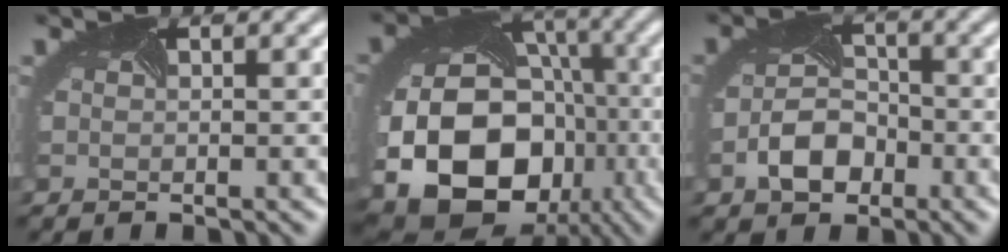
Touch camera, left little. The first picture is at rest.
{"total": 18.8, "force": [-5.7, 15.0, 9.8], "torque": [-0.196, -0.056, -0.098]}
{"total": 3.9, "force": [-1.8, 2.7, 2.1], "torque": [-0.043, -0.005, -0.035]}